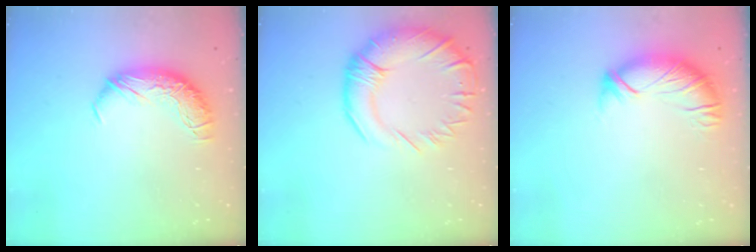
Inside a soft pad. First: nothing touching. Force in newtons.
{"total": 8.1, "press": 6.7, "slide": 4.5}
{"total": 2.4, "press": 1.9, "slide": 1.5}